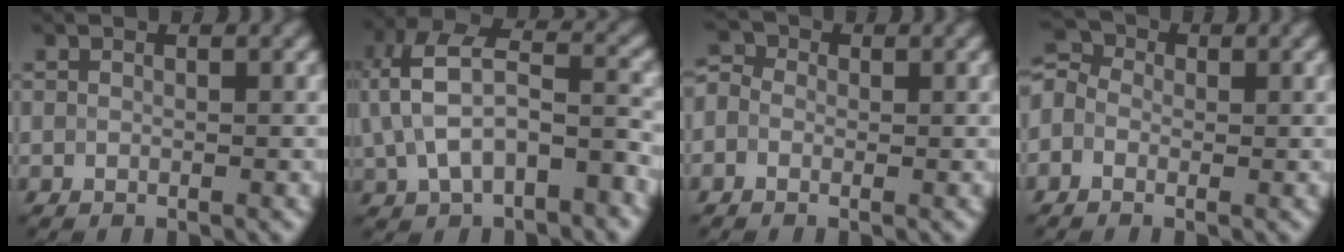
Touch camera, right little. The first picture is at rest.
{"total": 8.5, "force": [-0.6, 5.1, 6.8], "torque": [-0.138, 0.024, -0.014]}
{"total": 2.5, "force": [0.2, 2.2, 1.2], "torque": [-0.012, 0.011, -0.022]}
{"total": 3.1, "force": [-0.3, 2.7, 1.6], "torque": [-0.026, 0.018, -0.023]}